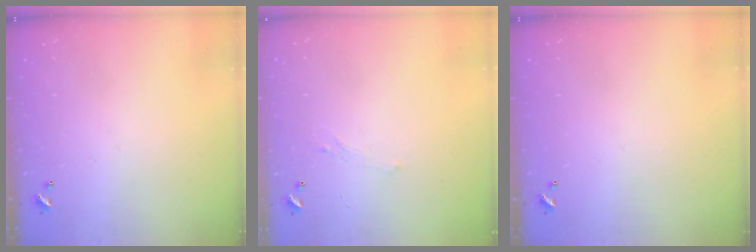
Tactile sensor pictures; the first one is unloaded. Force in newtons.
{"total": 0.8, "press": 0.6, "slide": 0.6}
{"total": 0.0}